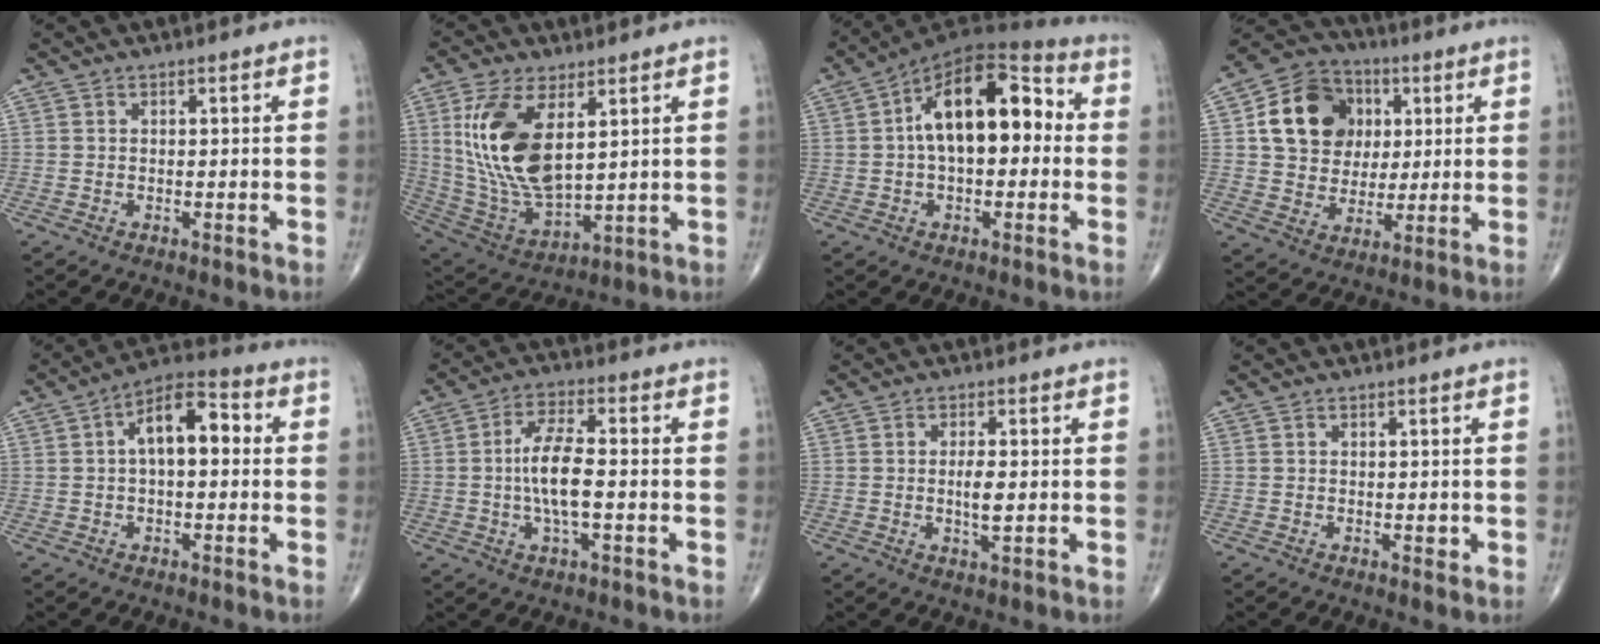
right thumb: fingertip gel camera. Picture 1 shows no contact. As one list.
[{"total": 18.2, "force": [4.9, 8.7, 15.1], "torque": [-0.300, -0.026, 0.109]}, {"total": 17.5, "force": [1.8, 9.2, 14.8], "torque": [-0.211, 0.043, 0.018]}, {"total": 15.4, "force": [3.6, 12.7, 8.0], "torque": [-0.109, 0.003, 0.062]}, {"total": 10.6, "force": [1.4, 5.3, 9.1], "torque": [-0.135, 0.032, 0.012]}, {"total": 9.1, "force": [-0.7, 3.0, 8.5], "torque": [-0.171, 0.008, -0.020]}, {"total": 3.9, "force": [-0.1, 1.2, 3.7], "torque": [-0.070, -0.007, -0.003]}, {"total": 1.4, "force": [-0.2, 0.9, 1.1], "torque": [-0.004, -0.001, -0.004]}]